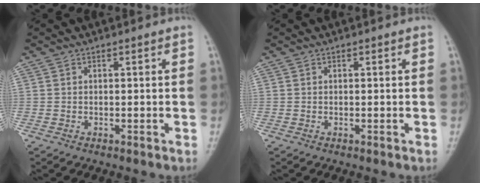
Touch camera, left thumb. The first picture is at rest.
{"total": 0.0}